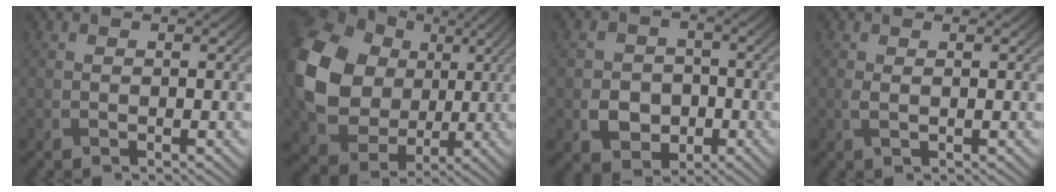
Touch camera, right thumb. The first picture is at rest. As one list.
[{"total": 16.7, "force": [2.5, 13.6, 9.4], "torque": [-0.235, 0.007, 0.034]}, {"total": 5.3, "force": [-1.5, 4.5, 2.5], "torque": [-0.048, -0.009, -0.038]}, {"total": 1.0, "force": [0.2, 0.2, 0.9], "torque": [-0.026, 0.000, 0.006]}]